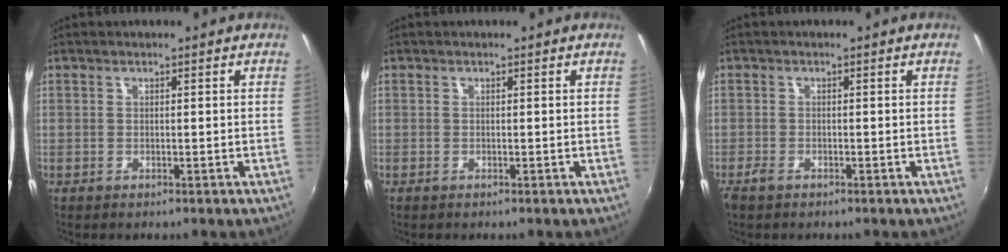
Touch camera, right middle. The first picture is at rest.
{"total": 0.0}
{"total": 2.0, "force": [-1.6, 0.8, 0.9], "torque": [-0.022, -0.006, -0.032]}